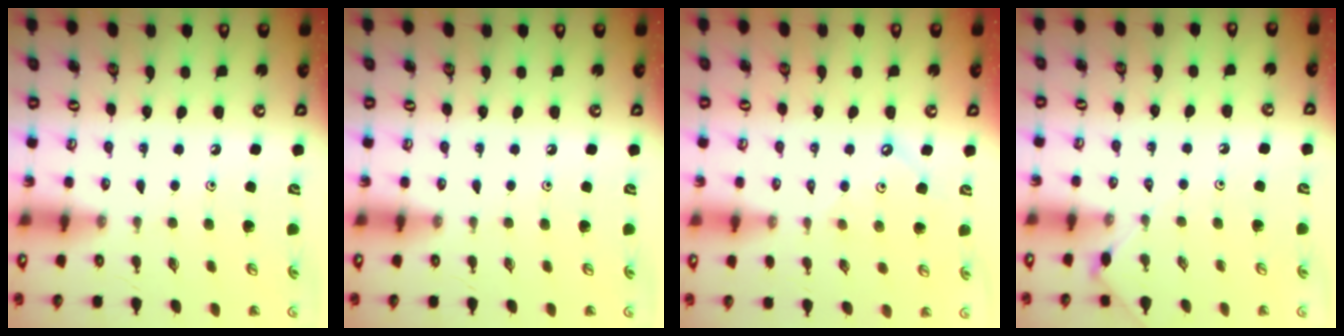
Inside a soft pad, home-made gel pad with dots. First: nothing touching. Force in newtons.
{"total": 0.0}
{"total": 1.8, "press": 1.8, "slide": 0.0}
{"total": 3.6, "press": 3.5, "slide": 0.7}